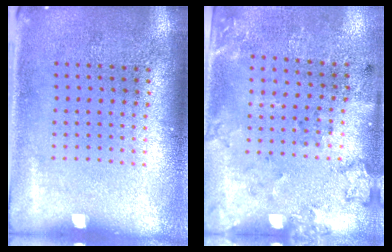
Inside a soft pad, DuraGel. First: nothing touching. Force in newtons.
{"total": 2.0, "press": 1.4, "slide": 1.5}